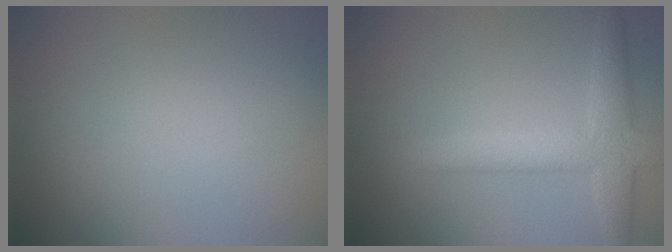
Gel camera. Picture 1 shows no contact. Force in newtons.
{"total": 4.5, "press": 4.5, "slide": 0.1}